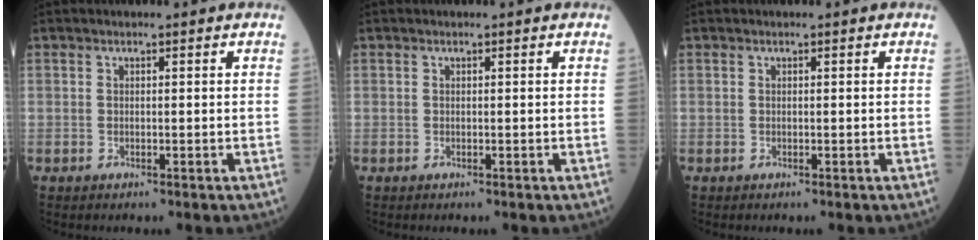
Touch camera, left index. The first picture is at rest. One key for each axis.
{"total": 0.0}
{"total": 0.0}